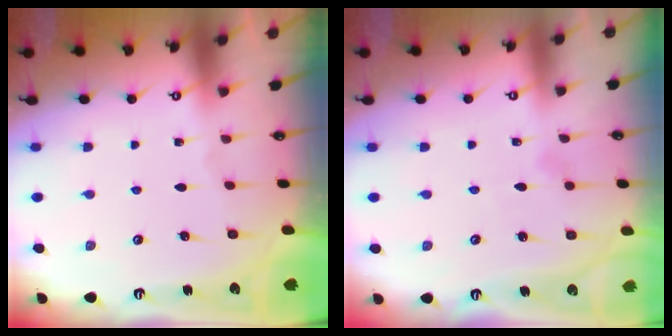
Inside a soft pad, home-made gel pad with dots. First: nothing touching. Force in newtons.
{"total": 3.2, "press": 3.2, "slide": 0.1}